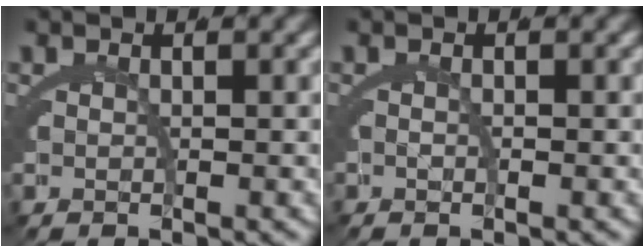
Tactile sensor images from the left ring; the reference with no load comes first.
{"total": 0.6, "force": [-0.5, 0.1, 0.4], "torque": [-0.010, -0.003, -0.011]}